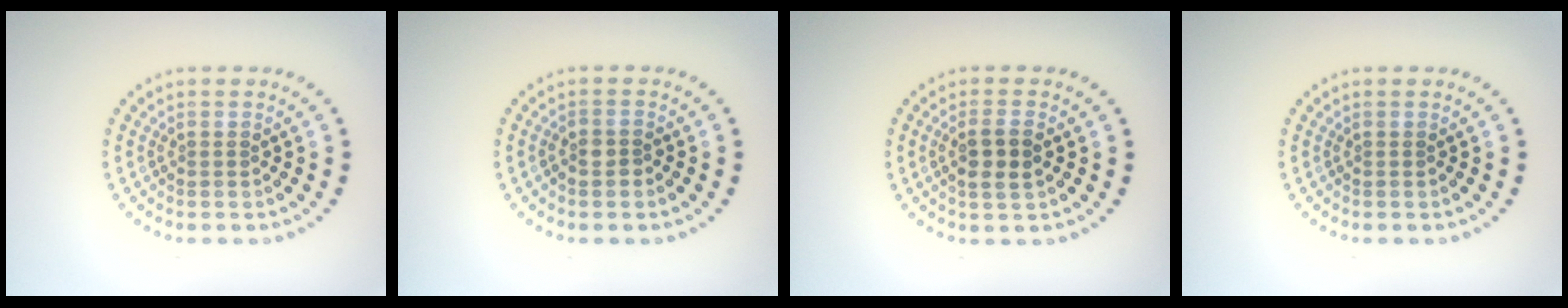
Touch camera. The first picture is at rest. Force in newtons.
{"total": 1.5, "press": 1.3, "slide": 0.6}
{"total": 2.7, "press": 2.6, "slide": 0.9}
{"total": 0.0}